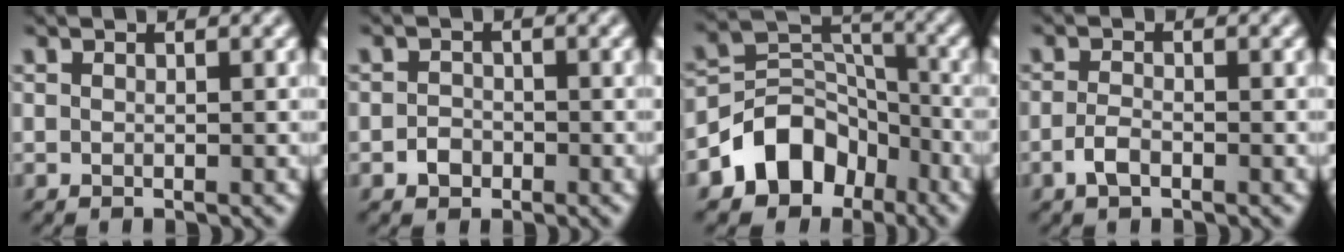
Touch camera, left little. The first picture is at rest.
{"total": 1.4, "force": [-0.8, 1.1, 0.4], "torque": [-0.002, 0.001, -0.020]}
{"total": 7.0, "force": [-4.1, 5.1, 2.5], "torque": [-0.015, 0.004, -0.082]}
{"total": 1.8, "force": [-1.0, 0.7, 1.2], "torque": [-0.026, 0.001, -0.024]}